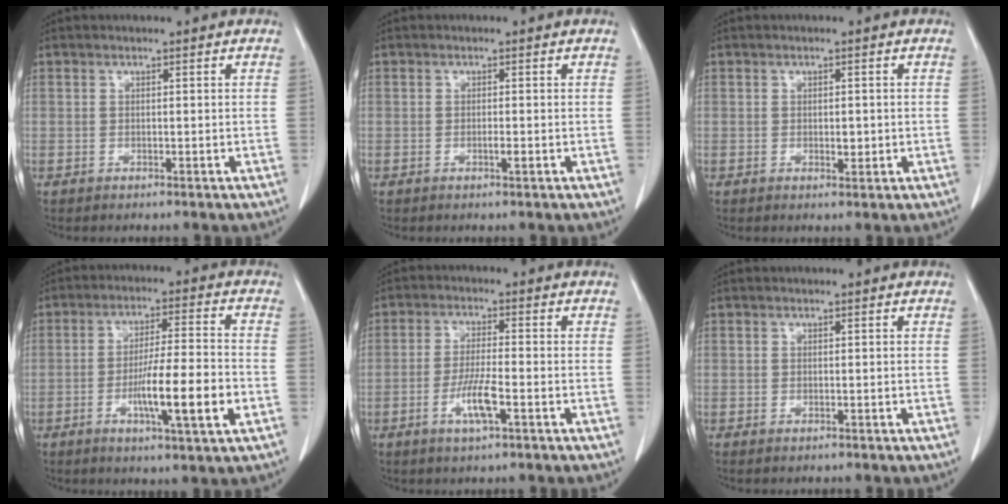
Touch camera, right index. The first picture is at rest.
{"total": 0.9, "force": [-0.2, 0.1, 0.8], "torque": [-0.015, 0.001, -0.001]}
{"total": 1.7, "force": [-0.1, 0.9, 1.5], "torque": [-0.018, 0.000, 0.005]}
{"total": 11.2, "force": [-3.3, 0.5, 10.7], "torque": [-0.178, -0.005, -0.054]}
{"total": 6.1, "force": [-2.5, 0.7, 5.5], "torque": [-0.107, -0.005, -0.045]}
{"total": 0.5, "force": [-0.4, 0.2, 0.3], "torque": [-0.009, -0.001, -0.003]}